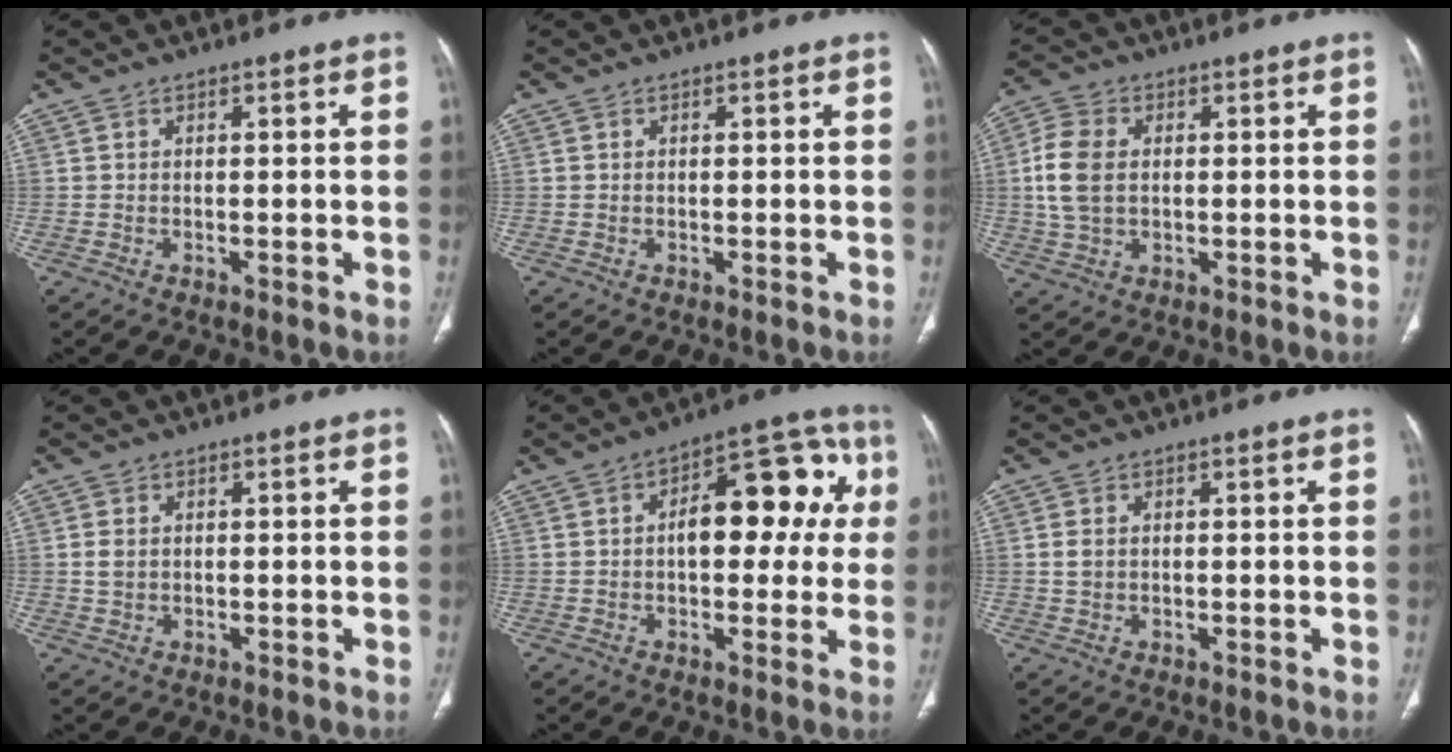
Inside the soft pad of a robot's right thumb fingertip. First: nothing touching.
{"total": 0.0}
{"total": 8.7, "force": [0.6, 6.0, 6.3], "torque": [-0.139, 0.007, 0.014]}
{"total": 2.4, "force": [0.2, 1.9, 1.5], "torque": [-0.029, 0.002, 0.006]}
{"total": 16.0, "force": [2.2, 8.4, 13.5], "torque": [-0.135, 0.040, 0.026]}
{"total": 2.0, "force": [0.2, 1.6, 1.3], "torque": [-0.025, 0.002, 0.005]}